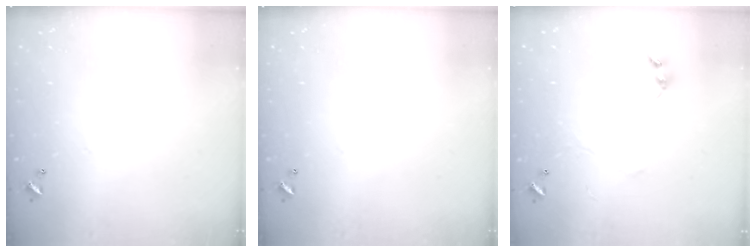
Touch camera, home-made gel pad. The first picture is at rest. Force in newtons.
{"total": 0.0}
{"total": 1.5, "press": 1.4, "slide": 0.5}